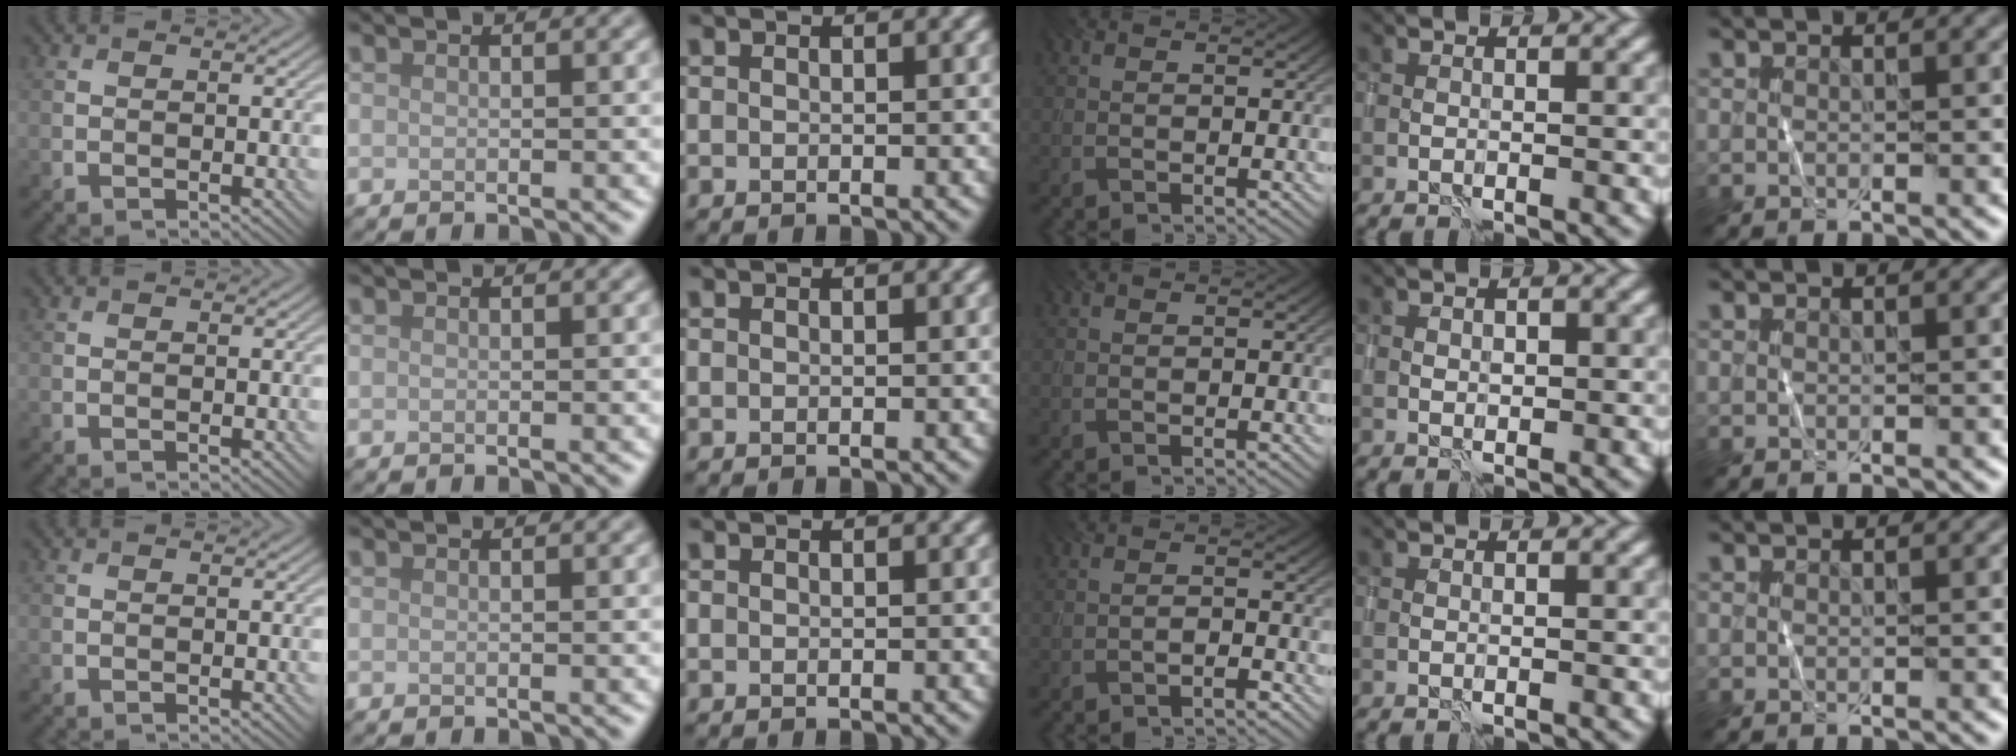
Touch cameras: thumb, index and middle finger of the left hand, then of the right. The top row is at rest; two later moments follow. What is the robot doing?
{"motion": "wrap", "object": "sponge"}